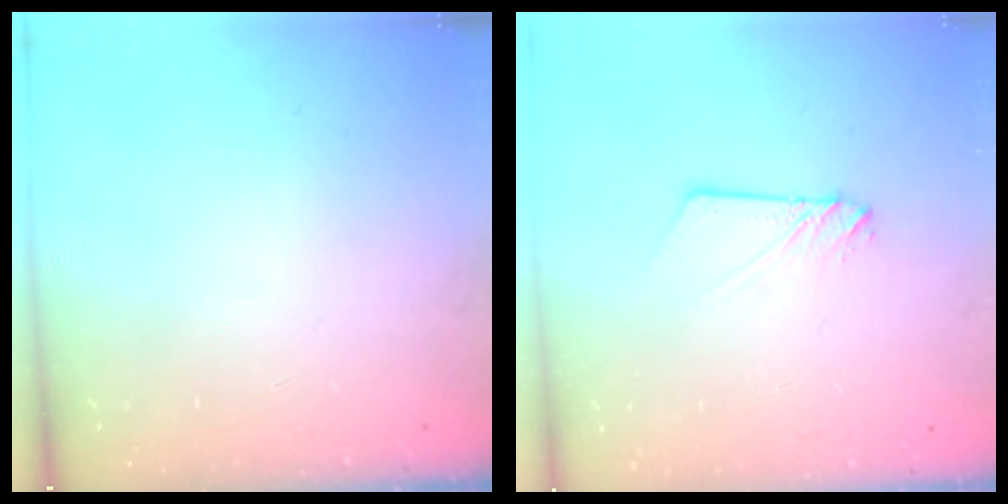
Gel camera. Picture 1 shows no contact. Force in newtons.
{"total": 2.9, "press": 2.9, "slide": 0.4}